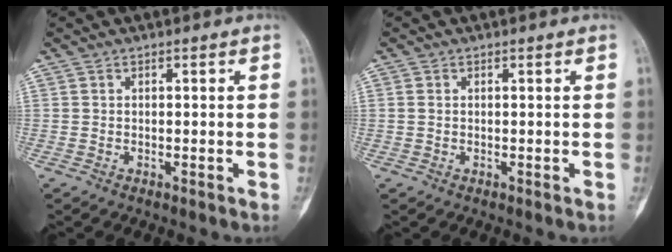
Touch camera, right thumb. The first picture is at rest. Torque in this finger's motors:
{"motor_torque": [-0.32, -0.35, -0.11, 0.41, -0.11]}